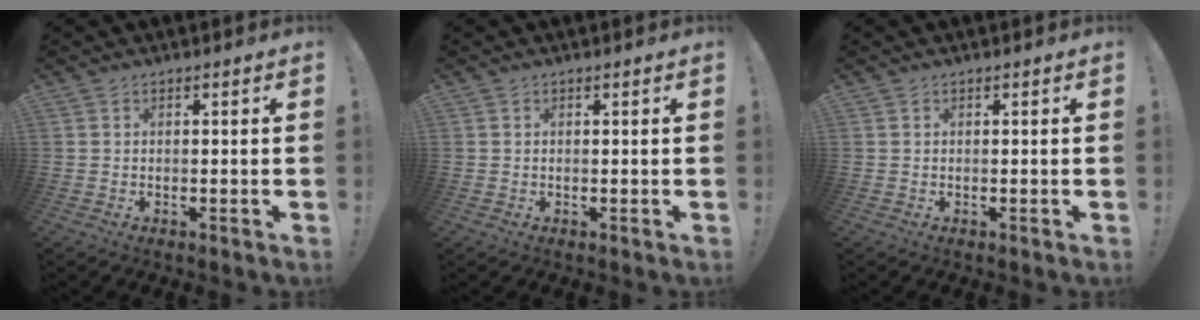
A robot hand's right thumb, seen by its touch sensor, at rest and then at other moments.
{"total": 1.1, "force": [0.3, 1.0, -0.1], "torque": [0.003, -0.002, 0.005]}
{"total": 0.0}